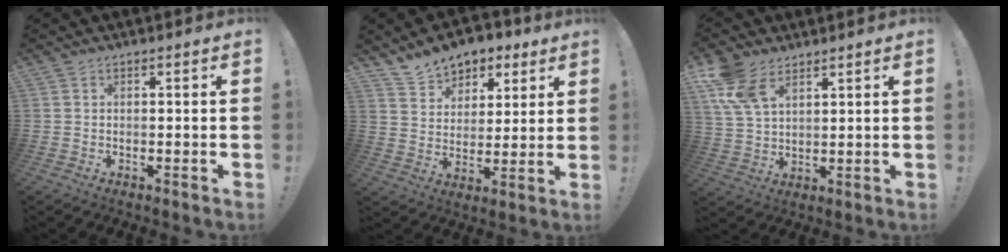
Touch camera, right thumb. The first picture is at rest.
{"total": 11.5, "force": [8.7, 6.9, 2.8], "torque": [-0.042, -0.062, 0.168]}
{"total": 10.8, "force": [6.5, 5.9, 6.3], "torque": [-0.139, -0.021, 0.126]}